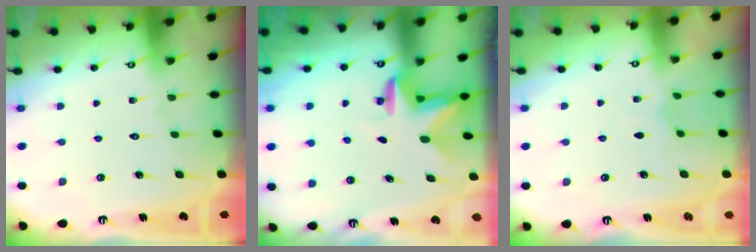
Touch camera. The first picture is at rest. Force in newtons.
{"total": 2.9, "press": 2.9, "slide": 0.1}
{"total": 3.4, "press": 3.3, "slide": 0.5}